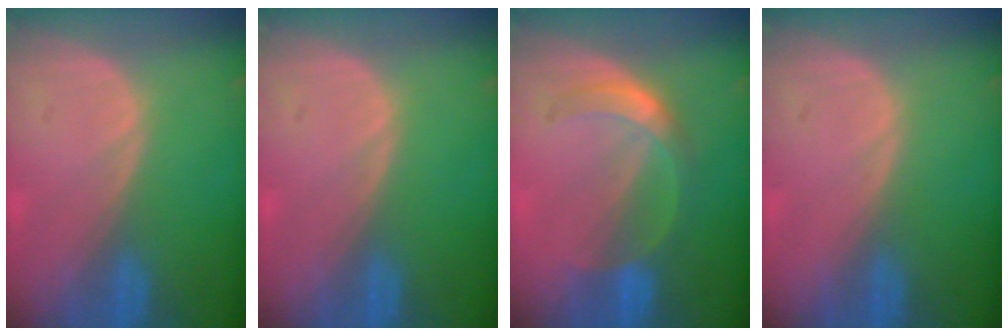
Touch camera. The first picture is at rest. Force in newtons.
{"total": 0.0}
{"total": 5.9, "press": 5.1, "slide": 2.9}
{"total": 0.0}